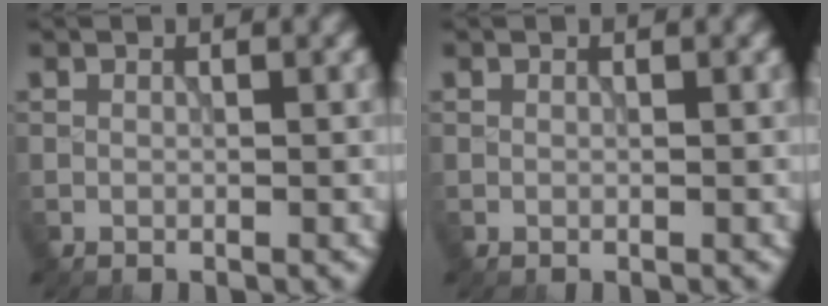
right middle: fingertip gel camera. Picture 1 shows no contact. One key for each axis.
{"total": 0.0}